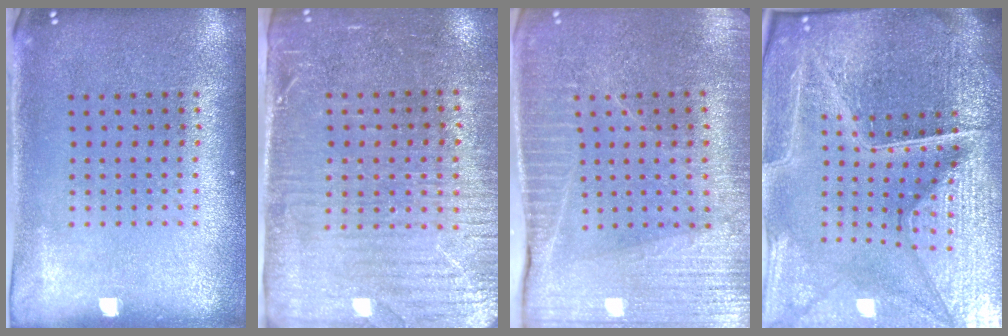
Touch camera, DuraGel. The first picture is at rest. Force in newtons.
{"total": 3.6, "press": 3.1, "slide": 1.7}
{"total": 3.5, "press": 3.5, "slide": 0.4}
{"total": 6.8, "press": 6.0, "slide": 3.1}